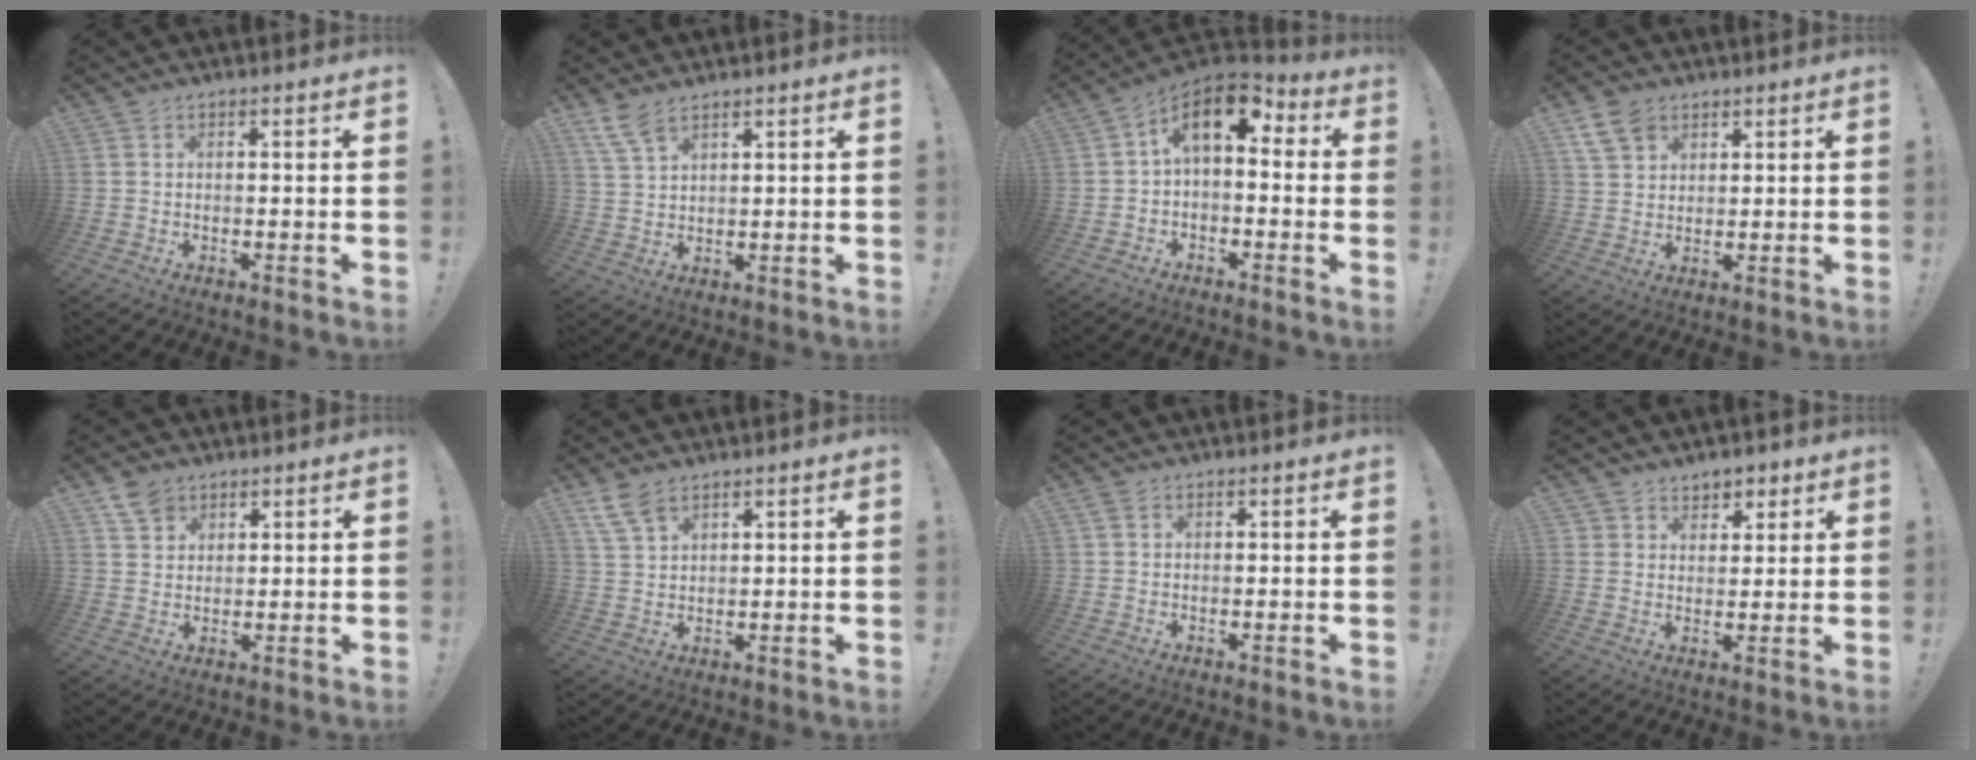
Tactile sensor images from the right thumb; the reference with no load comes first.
{"total": 6.0, "force": [4.6, 1.9, 3.4], "torque": [-0.074, -0.018, 0.089]}
{"total": 10.2, "force": [2.9, 5.2, 8.4], "torque": [-0.141, -0.005, 0.057]}
{"total": 7.4, "force": [4.6, 5.0, 3.0], "torque": [-0.055, -0.013, 0.091]}
{"total": 5.6, "force": [4.0, 3.7, 1.0], "torque": [-0.013, -0.020, 0.076]}
{"total": 6.4, "force": [4.7, 2.8, 3.4], "torque": [-0.074, -0.016, 0.093]}
{"total": 1.3, "force": [0.8, 0.8, 0.6], "torque": [-0.009, 0.000, 0.014]}
{"total": 5.6, "force": [4.0, 4.0, 0.0], "torque": [0.004, -0.030, 0.077]}